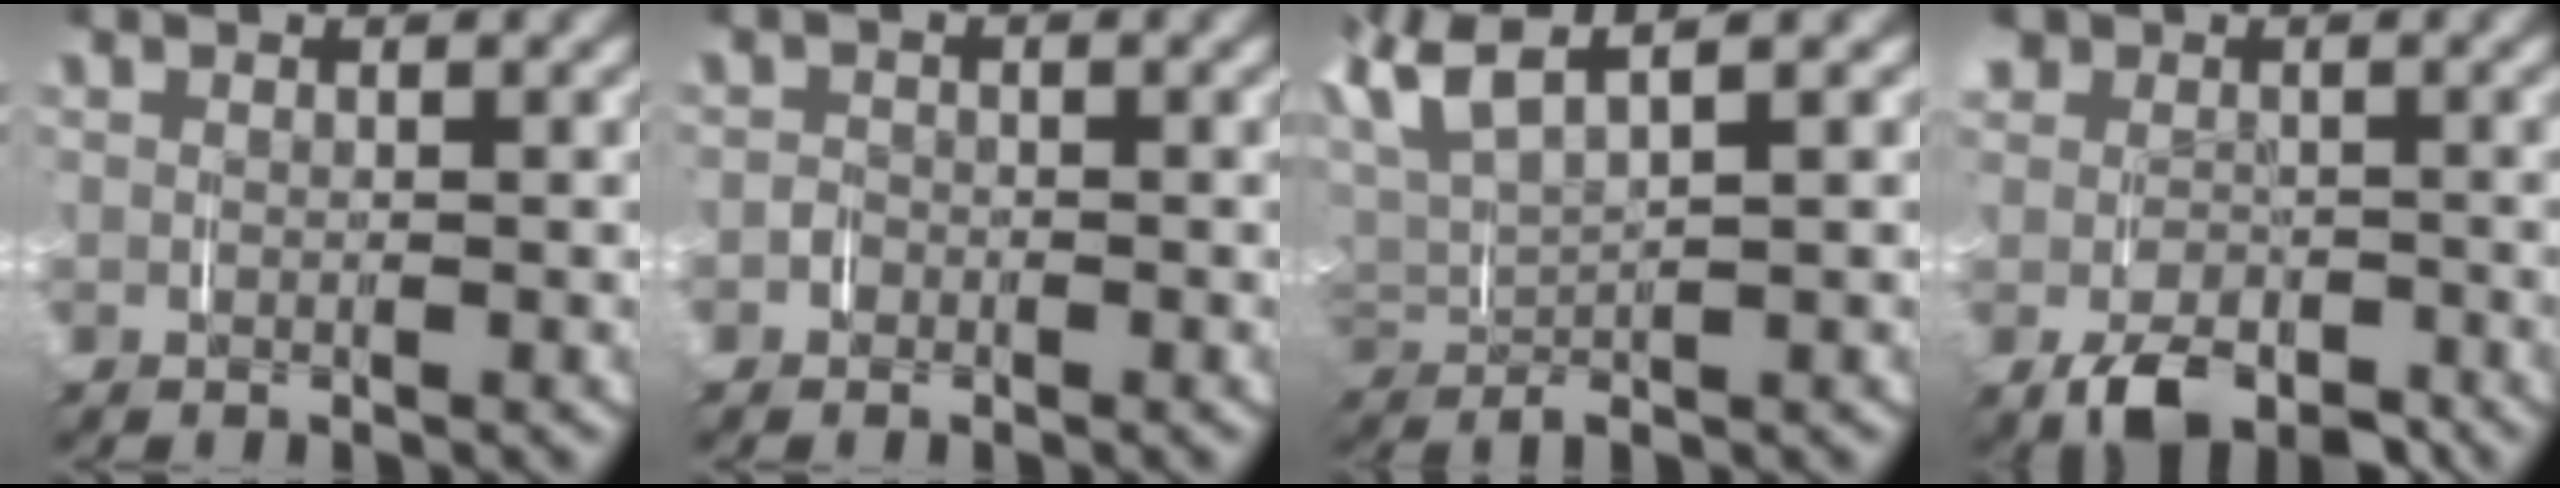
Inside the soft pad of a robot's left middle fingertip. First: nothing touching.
{"total": 0.8, "force": [-0.5, 0.6, -0.1], "torque": [-0.001, -0.002, -0.013]}
{"total": 6.4, "force": [2.9, 3.4, 4.5], "torque": [-0.117, 0.004, 0.044]}
{"total": 4.4, "force": [-1.9, 3.1, 2.5], "torque": [-0.048, -0.020, -0.023]}